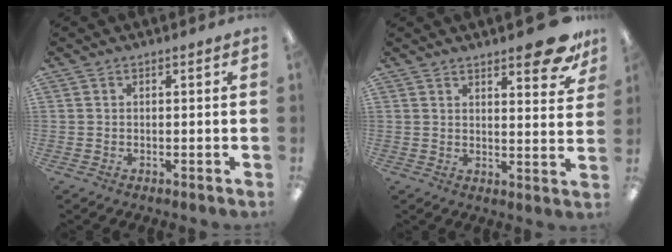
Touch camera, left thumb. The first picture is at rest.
{"total": 10.4, "force": [7.9, 2.7, 6.1], "torque": [-0.067, -0.056, 0.131]}